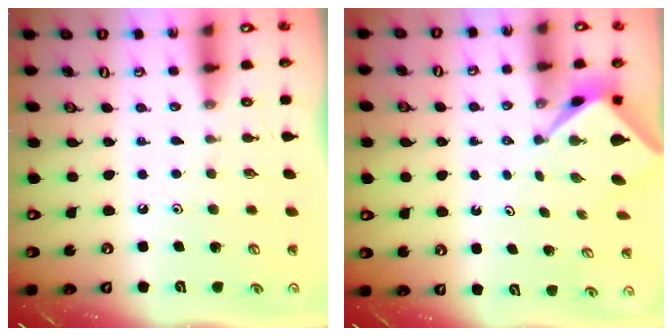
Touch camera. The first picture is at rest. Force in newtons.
{"total": 2.3, "press": 2.3, "slide": 0.3}